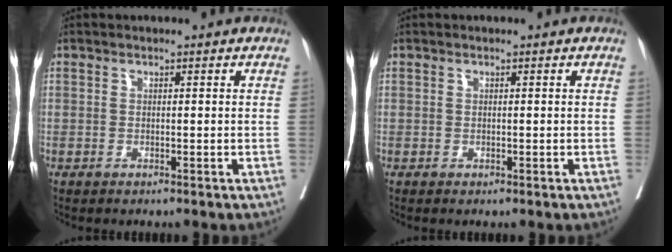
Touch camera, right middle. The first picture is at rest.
{"total": 0.0}